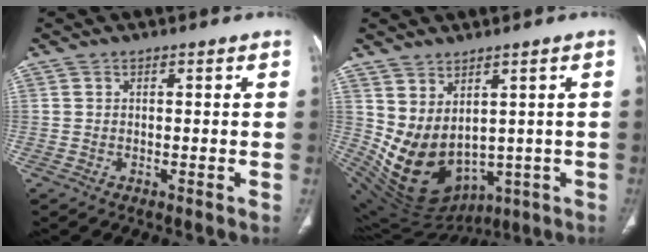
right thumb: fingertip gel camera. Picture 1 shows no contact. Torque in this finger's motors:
{"motor_torque": [-0.36, 1.62, 0.98, 0.89, 0.20]}